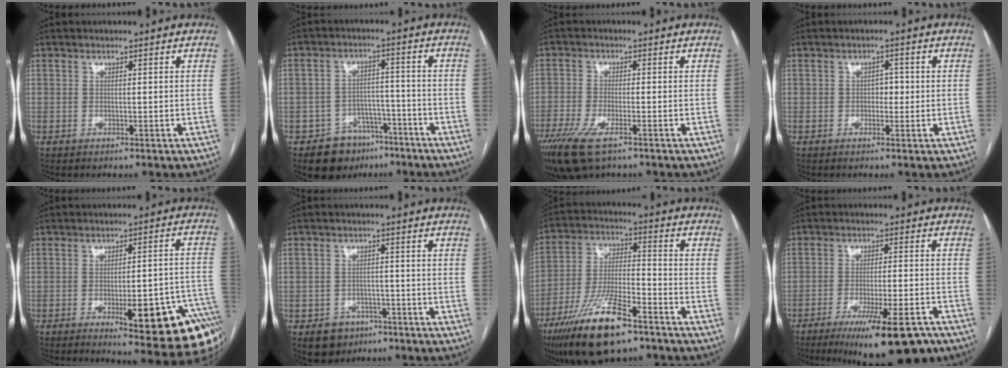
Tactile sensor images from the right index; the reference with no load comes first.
{"total": 8.3, "force": [-5.6, 5.9, 1.6], "torque": [-0.016, 0.024, -0.078]}
{"total": 9.1, "force": [-5.8, 2.6, 6.4], "torque": [-0.126, -0.022, -0.102]}
{"total": 1.9, "force": [-0.2, 1.3, 1.4], "torque": [-0.013, 0.006, -0.005]}
{"total": 18.7, "force": [-9.3, 3.8, 15.8], "torque": [-0.096, 0.026, -0.113]}
{"total": 5.0, "force": [-2.8, 4.0, 1.1], "torque": [-0.016, 0.007, -0.035]}
{"total": 16.2, "force": [-10.4, 4.2, 11.7], "torque": [-0.245, -0.018, -0.187]}
{"total": 15.5, "force": [-11.1, 2.2, 10.6], "torque": [-0.129, -0.021, -0.168]}